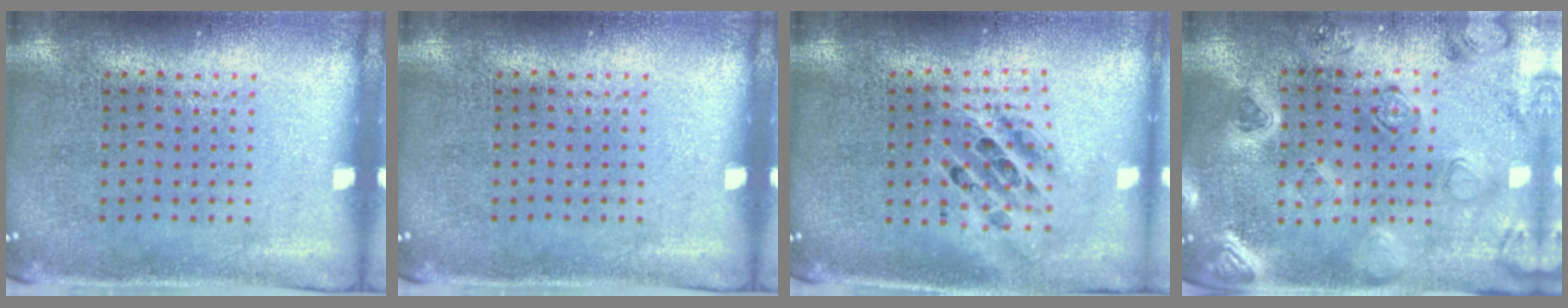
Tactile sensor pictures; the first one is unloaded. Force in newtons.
{"total": 0.0}
{"total": 1.7, "press": 1.4, "slide": 1.0}
{"total": 2.3, "press": 2.3, "slide": 0.4}